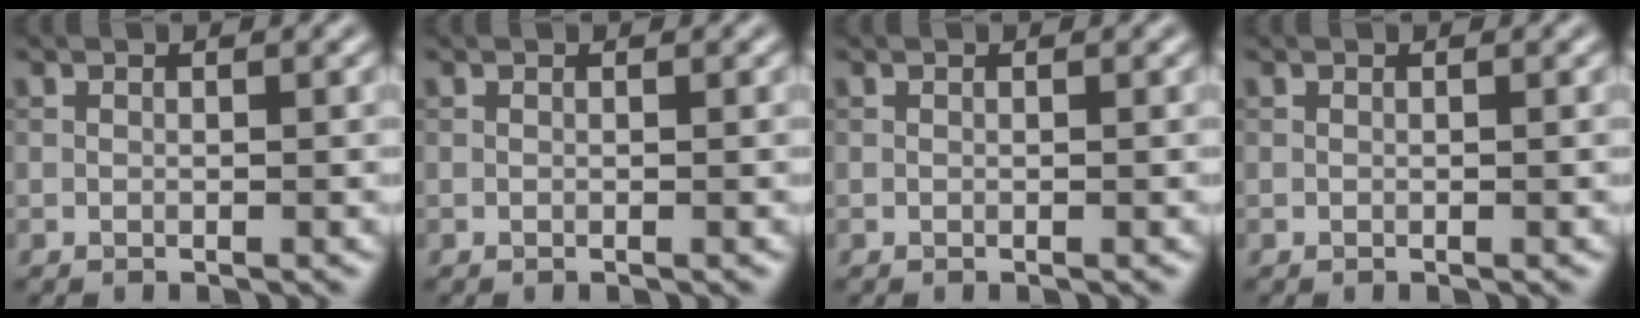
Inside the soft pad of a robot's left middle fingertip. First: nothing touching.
{"total": 0.0}
{"total": 0.0}
{"total": 0.0}